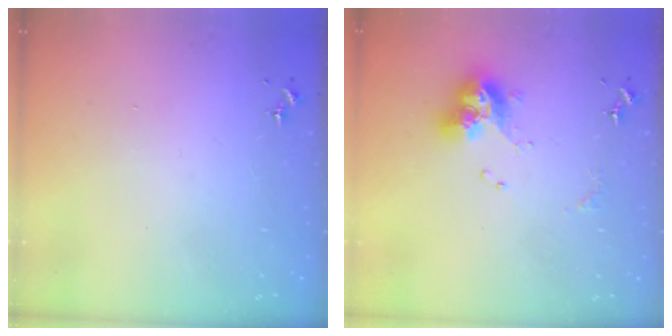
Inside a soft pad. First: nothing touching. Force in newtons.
{"total": 12.9, "press": 12.8, "slide": 1.3}